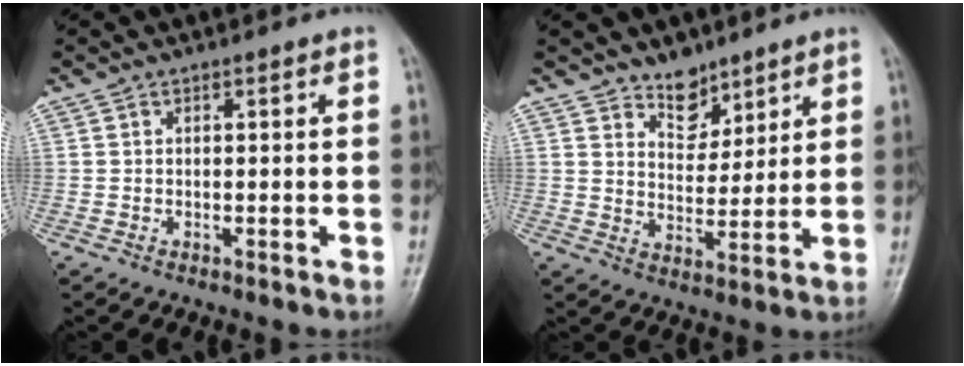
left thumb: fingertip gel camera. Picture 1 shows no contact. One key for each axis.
{"total": 6.4, "fx": 4.9, "fy": 3.5, "fz": 2.1, "tx": -0.003, "ty": -0.039, "tz": 0.088}